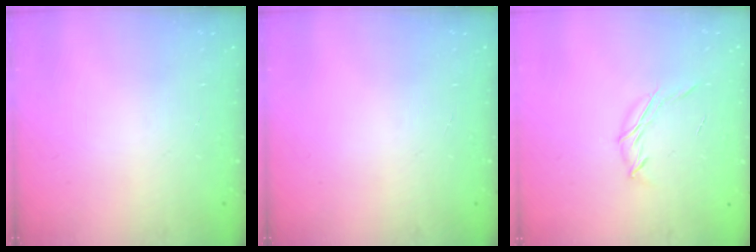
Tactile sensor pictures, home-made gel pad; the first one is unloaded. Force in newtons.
{"total": 0.0}
{"total": 8.0, "press": 7.9, "slide": 1.6}